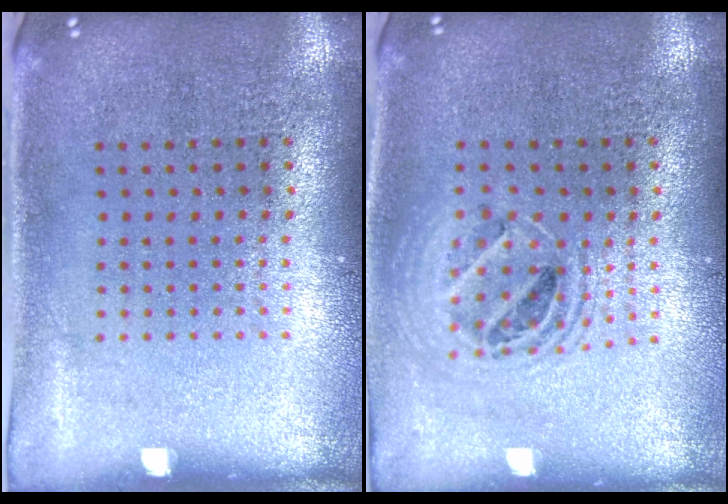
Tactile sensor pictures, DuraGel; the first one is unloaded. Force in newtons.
{"total": 1.5, "press": 1.4, "slide": 0.7}